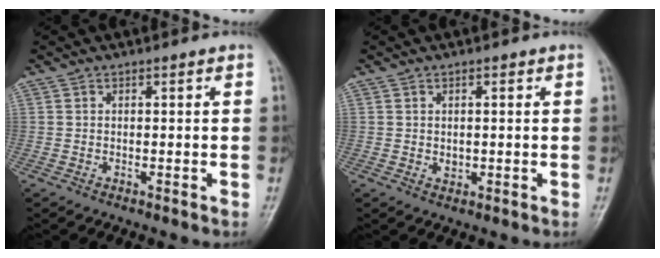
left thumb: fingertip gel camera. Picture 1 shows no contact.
{"total": 1.5, "force": [0.1, 1.2, 0.9], "torque": [-0.008, -0.001, 0.004]}